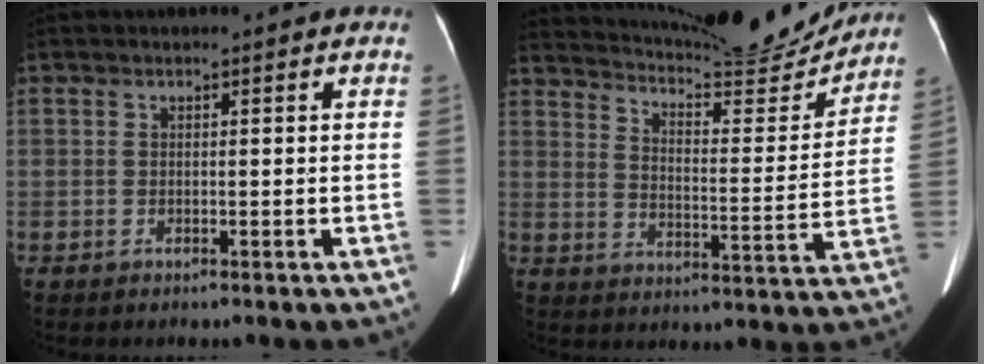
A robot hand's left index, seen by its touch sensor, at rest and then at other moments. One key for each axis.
{"total": 19.7, "fx": 18.7, "fy": 1.8, "fz": 6.0, "tx": -0.099, "ty": -0.045, "tz": 0.254}